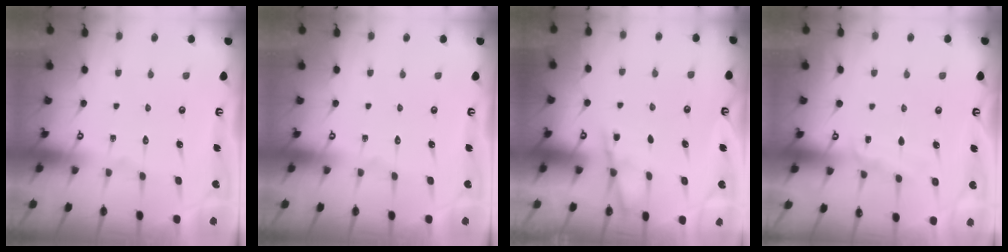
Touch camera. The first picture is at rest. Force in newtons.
{"total": 0.0}
{"total": 3.9, "press": 3.9, "slide": 0.5}
{"total": 5.8, "press": 5.8, "slide": 0.7}